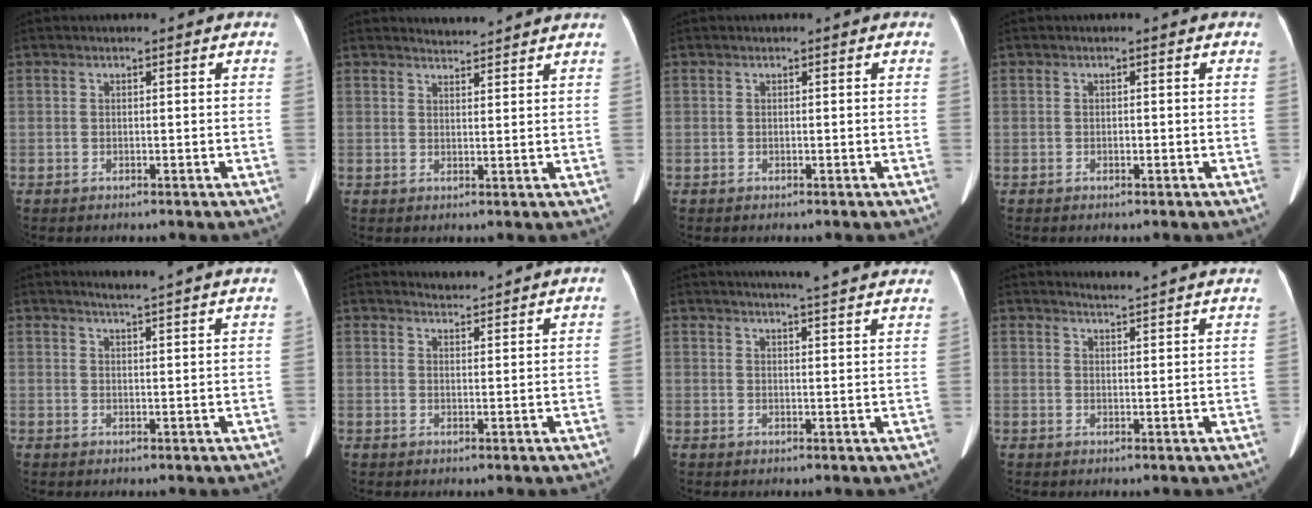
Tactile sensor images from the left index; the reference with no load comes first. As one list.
[{"total": 3.4, "force": [3.4, -0.3, 0.0], "torque": [-0.008, 0.005, 0.045]}, {"total": 0.0}, {"total": 0.5, "force": [-0.2, 0.2, 0.4], "torque": [-0.008, 0.001, -0.003]}, {"total": 8.4, "force": [7.7, -0.8, 3.3], "torque": [-0.046, 0.007, 0.083]}, {"total": 3.9, "force": [3.9, -0.4, 0.0], "torque": [-0.009, 0.004, 0.049]}, {"total": 9.0, "force": [8.0, 0.1, 4.2], "torque": [-0.056, 0.020, 0.084]}, {"total": 8.8, "force": [8.5, -0.7, 1.8], "torque": [-0.028, -0.009, 0.090]}]